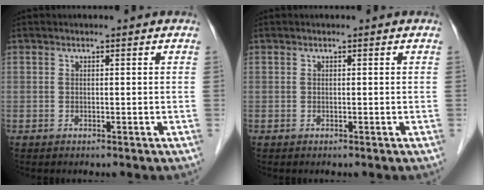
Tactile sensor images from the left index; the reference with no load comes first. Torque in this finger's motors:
{"motor_torque": [0.00, 0.00, 0.00, 0.00]}